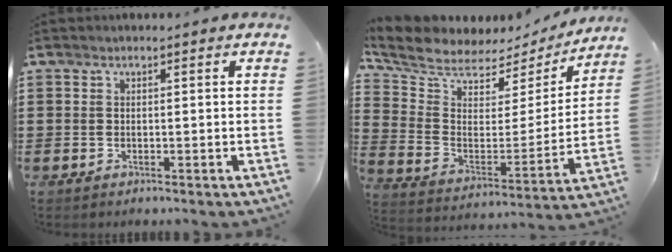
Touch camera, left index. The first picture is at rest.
{"total": 6.1, "force": [5.3, 2.8, 1.3], "torque": [-0.064, -0.044, 0.091]}